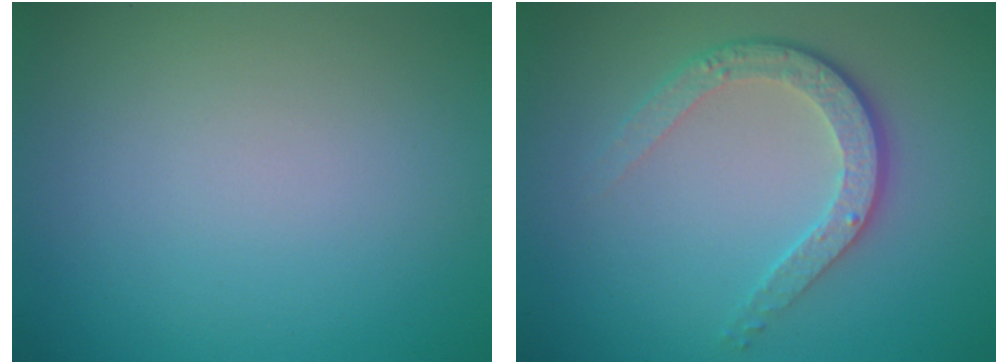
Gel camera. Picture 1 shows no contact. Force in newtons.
{"total": 3.8, "press": 2.8, "slide": 2.5}